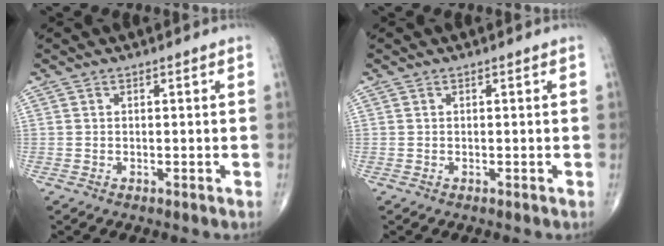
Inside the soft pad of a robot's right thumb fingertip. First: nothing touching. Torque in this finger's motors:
{"motor_torque": [0.00, 0.00, 0.03, 0.03, 0.00]}